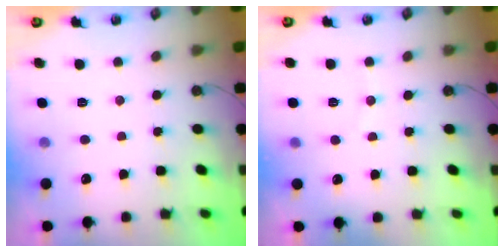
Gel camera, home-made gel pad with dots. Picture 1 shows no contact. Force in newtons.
{"total": 5.1, "press": 4.8, "slide": 1.8}